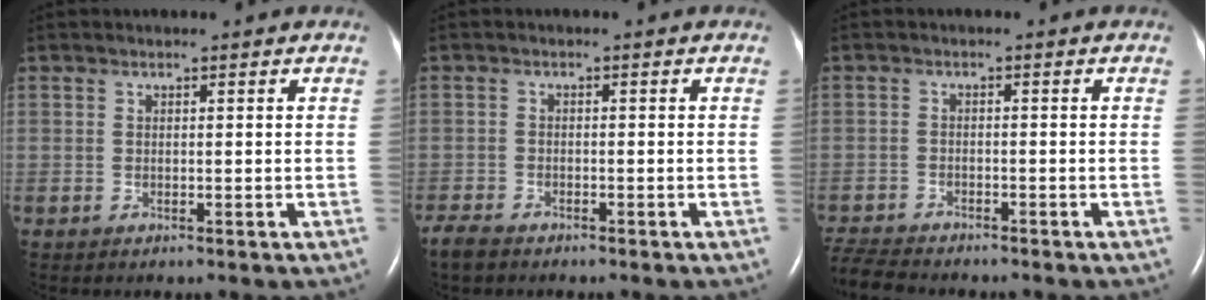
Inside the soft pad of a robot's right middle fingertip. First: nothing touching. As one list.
[{"total": 3.2, "force": [-2.8, 1.0, 1.2], "torque": [-0.024, -0.006, -0.050]}, {"total": 6.7, "force": [-6.3, 1.0, 1.8], "torque": [-0.035, -0.015, -0.110]}]